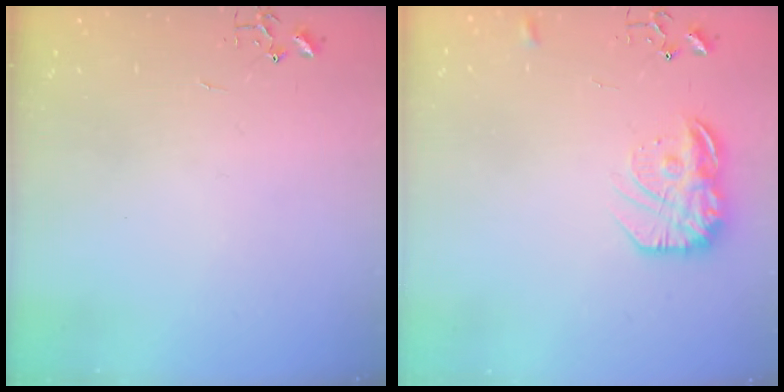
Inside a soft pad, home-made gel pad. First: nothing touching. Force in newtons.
{"total": 17.0, "press": 16.9, "slide": 1.4}